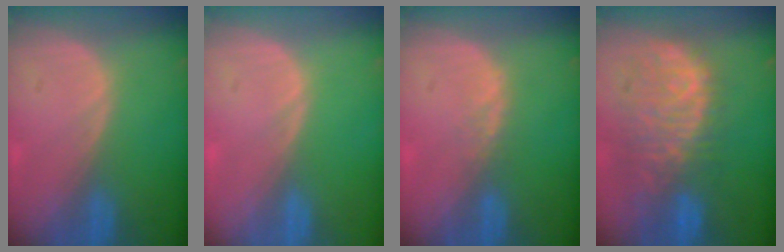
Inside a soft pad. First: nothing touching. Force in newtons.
{"total": 0.0}
{"total": 1.0, "press": 1.0, "slide": 0.2}
{"total": 11.2, "press": 9.6, "slide": 5.8}